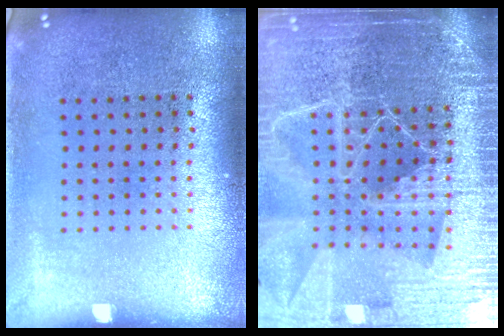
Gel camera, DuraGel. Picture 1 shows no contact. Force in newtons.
{"total": 6.0, "press": 5.2, "slide": 2.8}